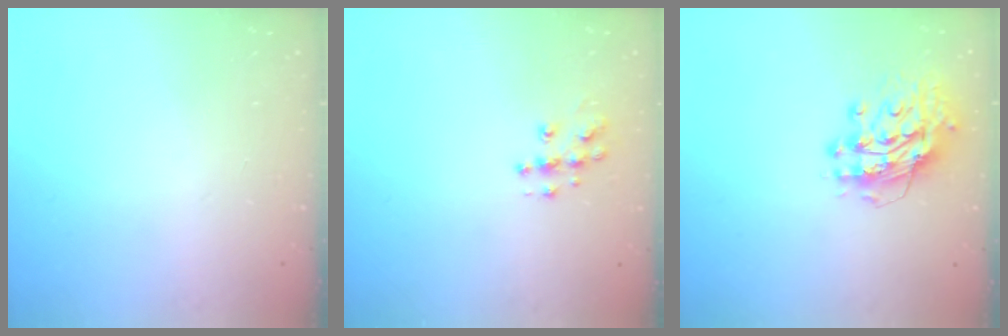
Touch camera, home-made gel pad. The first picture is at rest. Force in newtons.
{"total": 8.6, "press": 8.6, "slide": 0.4}
{"total": 12.9, "press": 12.8, "slide": 1.2}